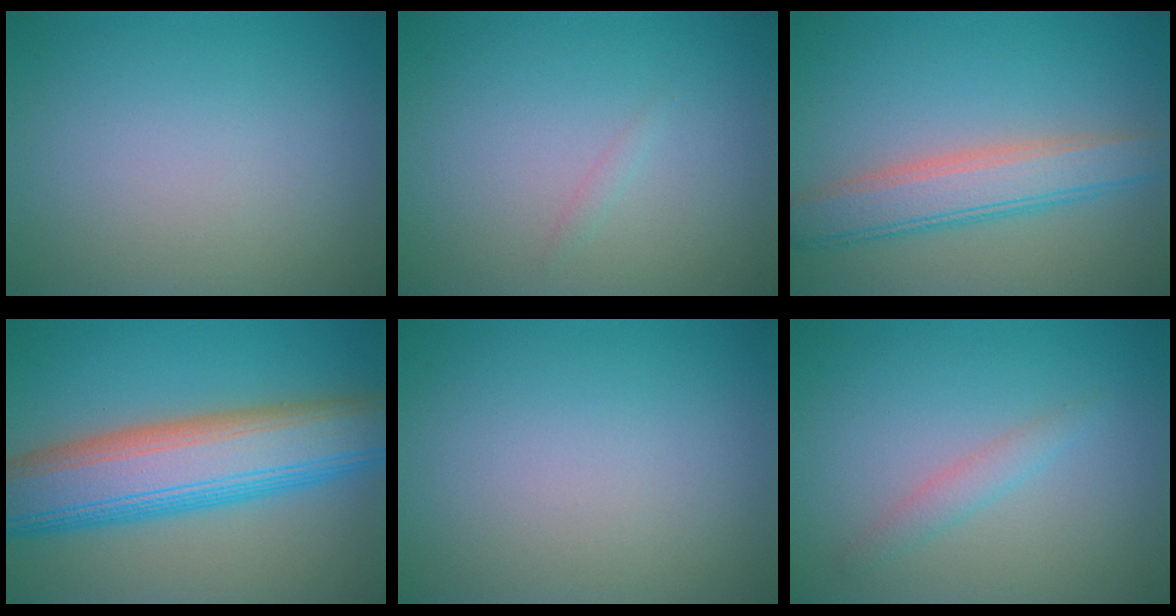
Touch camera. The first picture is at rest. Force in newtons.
{"total": 0.5, "press": 0.5, "slide": 0.0}
{"total": 4.8, "press": 4.8, "slide": 0.0}
{"total": 11.0, "press": 11.0, "slide": 0.6}
{"total": 0.0}
{"total": 1.5, "press": 1.5, "slide": 0.0}